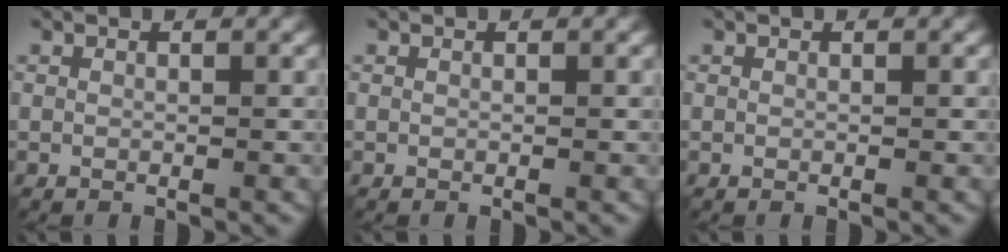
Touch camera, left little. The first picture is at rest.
{"total": 0.0}
{"total": 0.0}